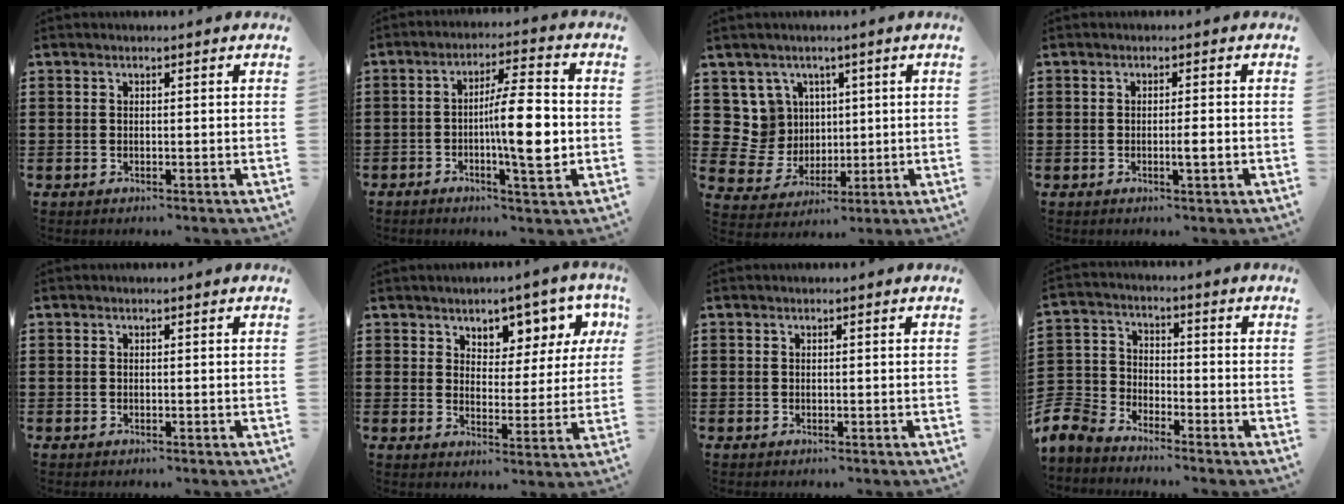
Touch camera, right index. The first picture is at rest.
{"total": 9.7, "force": [-0.9, 1.8, 9.5], "torque": [-0.138, -0.008, -0.019]}
{"total": 8.0, "force": [3.1, 7.3, 1.2], "torque": [-0.080, -0.001, 0.064]}
{"total": 2.2, "force": [-0.6, 0.1, 2.1], "torque": [-0.034, -0.004, -0.012]}
{"total": 0.0}
{"total": 5.2, "force": [4.2, 3.0, 0.8], "torque": [-0.033, -0.031, 0.068]}
{"total": 0.0}
{"total": 6.7, "force": [-6.3, 1.8, 1.1], "torque": [-0.057, -0.002, -0.136]}